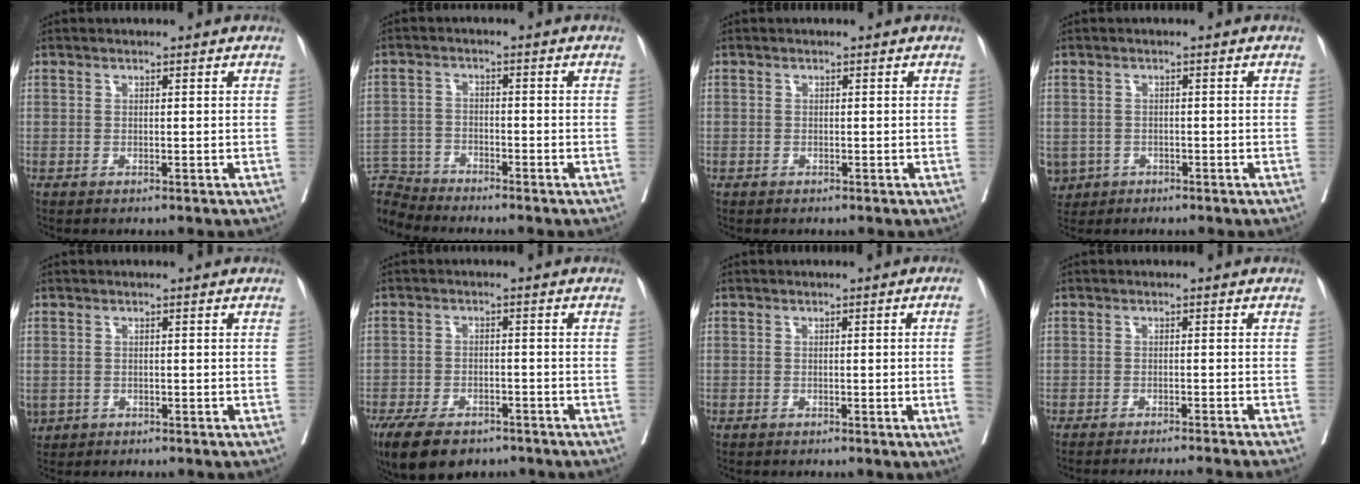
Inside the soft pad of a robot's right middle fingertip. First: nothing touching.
{"total": 6.1, "force": [-6.0, -0.2, -1.1], "torque": [0.019, 0.001, -0.117]}
{"total": 0.6, "force": [-0.3, 0.5, -0.1], "torque": [0.003, 0.007, -0.008]}
{"total": 6.3, "force": [-3.0, 5.3, 1.6], "torque": [-0.046, 0.000, -0.046]}
{"total": 2.7, "force": [-1.3, 2.2, 0.8], "torque": [-0.019, -0.002, -0.017]}
{"total": 10.2, "force": [-7.4, 4.5, 5.3], "torque": [-0.091, -0.008, -0.117]}
{"total": 2.4, "force": [-0.6, -0.7, 2.2], "torque": [-0.028, -0.001, -0.010]}
{"total": 9.6, "force": [-8.9, -1.5, 3.3], "torque": [-0.017, -0.019, -0.118]}